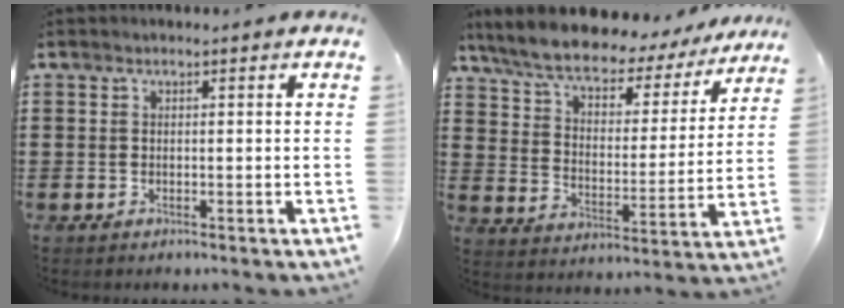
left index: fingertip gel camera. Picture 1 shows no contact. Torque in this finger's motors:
{"motor_torque": [2.14, 0.00, 1.05, 0.21]}